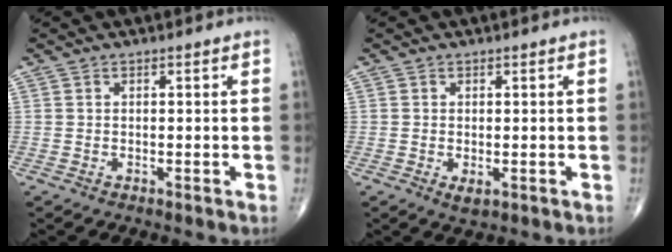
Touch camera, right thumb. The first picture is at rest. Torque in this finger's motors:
{"motor_torque": [-0.17, 0.23, 0.21, 0.26, 0.01]}